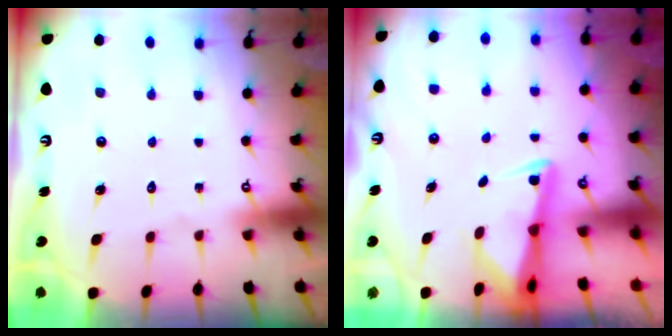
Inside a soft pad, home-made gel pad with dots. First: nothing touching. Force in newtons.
{"total": 2.3, "press": 2.2, "slide": 0.5}